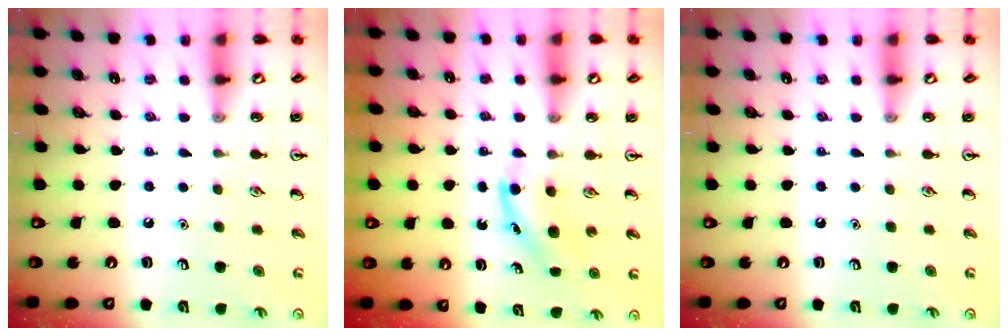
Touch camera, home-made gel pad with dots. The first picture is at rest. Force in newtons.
{"total": 4.1, "press": 3.9, "slide": 1.2}
{"total": 0.0}